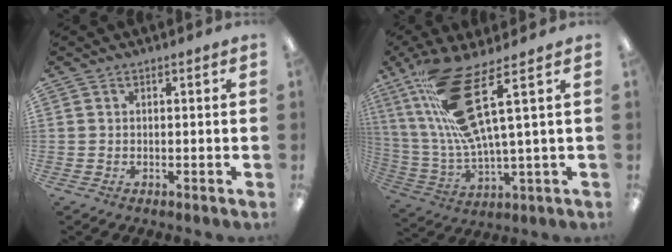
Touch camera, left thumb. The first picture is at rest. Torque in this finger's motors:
{"motor_torque": [0.60, 0.53, 1.77, -1.00, 0.28]}